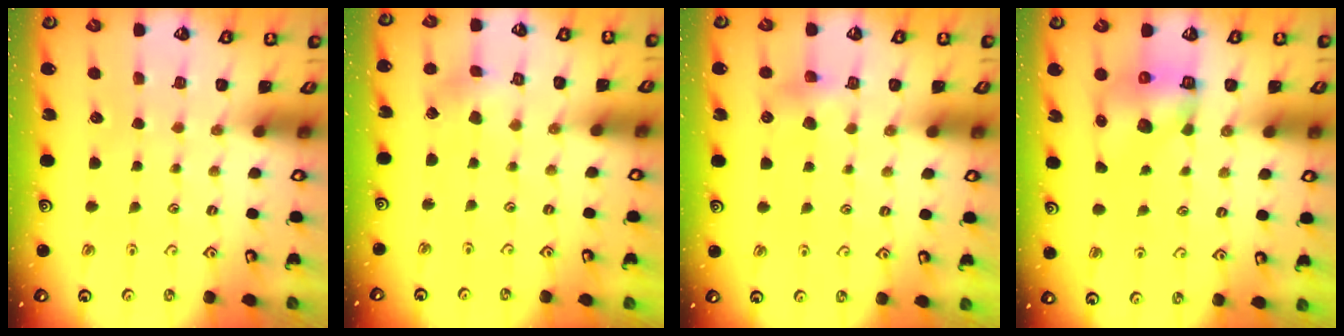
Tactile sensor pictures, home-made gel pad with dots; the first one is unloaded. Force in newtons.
{"total": 3.1, "press": 3.1, "slide": 0.2}
{"total": 5.3, "press": 5.3, "slide": 0.6}
{"total": 8.0, "press": 7.9, "slide": 1.2}